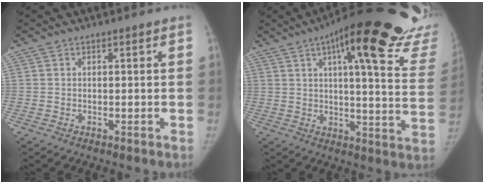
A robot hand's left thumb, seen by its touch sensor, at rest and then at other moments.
{"total": 30.4, "force": [21.3, 6.5, 20.7], "torque": [-0.220, -0.089, 0.260]}